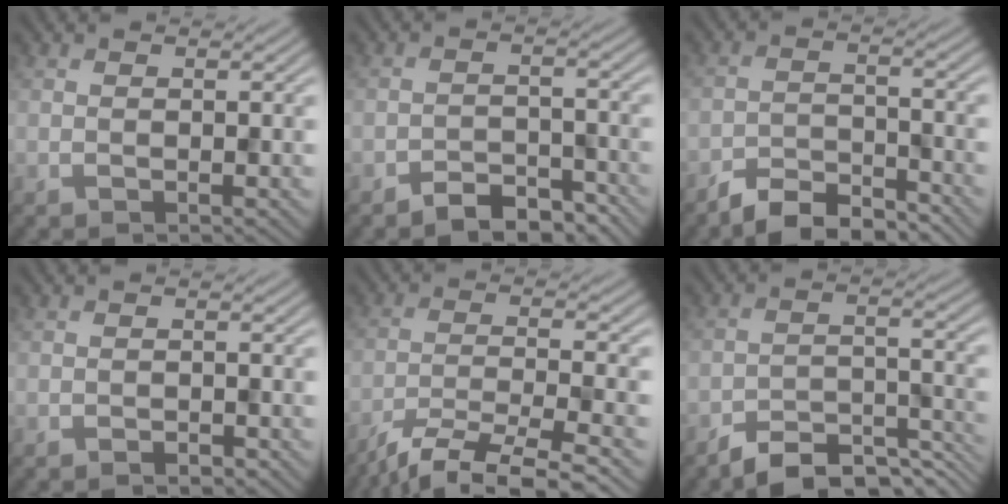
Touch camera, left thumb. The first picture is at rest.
{"total": 4.5, "force": [-3.7, 1.7, 1.9], "torque": [-0.027, 0.002, -0.063]}
{"total": 5.9, "force": [-5.2, 1.6, 2.2], "torque": [-0.036, -0.003, -0.103]}
{"total": 0.9, "force": [-0.7, 0.3, 0.5], "torque": [-0.004, -0.001, -0.011]}
{"total": 10.8, "force": [-8.6, 2.0, 6.3], "torque": [-0.108, -0.005, -0.144]}
{"total": 7.4, "force": [-6.3, 2.2, 3.3], "torque": [-0.049, -0.001, -0.110]}